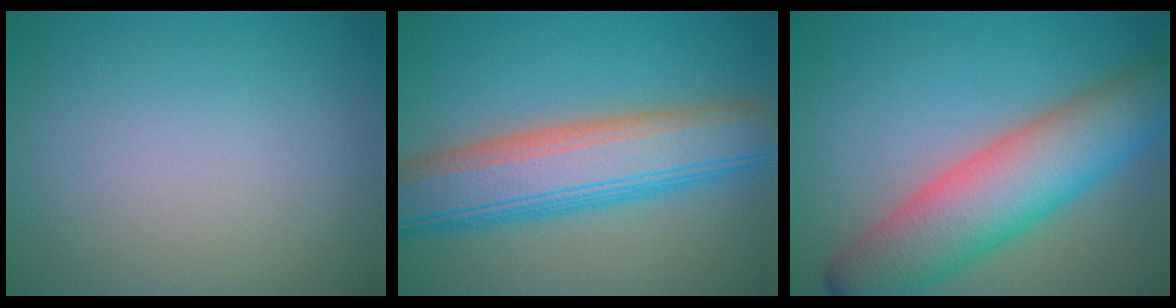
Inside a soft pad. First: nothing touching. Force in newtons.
{"total": 9.1, "press": 9.1, "slide": 0.7}
{"total": 9.4, "press": 9.4, "slide": 0.3}